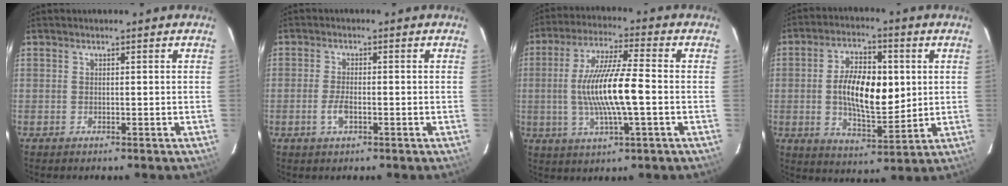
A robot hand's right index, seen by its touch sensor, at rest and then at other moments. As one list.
[{"total": 3.0, "force": [-1.2, 1.2, 2.5], "torque": [-0.057, -0.002, -0.023]}, {"total": 13.4, "force": [-1.5, 1.7, 13.2], "torque": [-0.251, 0.000, -0.026]}, {"total": 13.3, "force": [1.0, 6.3, 11.6], "torque": [-0.207, 0.007, 0.023]}]